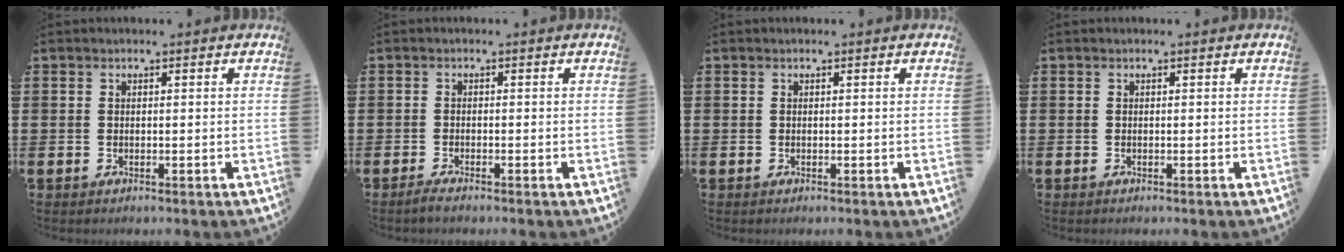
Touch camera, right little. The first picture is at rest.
{"total": 0.9, "force": [-0.6, 0.1, 0.7], "torque": [-0.012, -0.003, -0.011]}
{"total": 0.0}
{"total": 0.0}